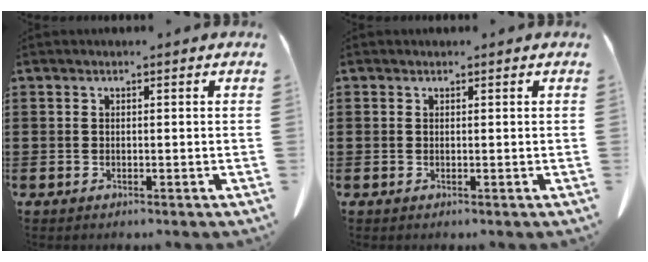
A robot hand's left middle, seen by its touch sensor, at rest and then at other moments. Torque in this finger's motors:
{"motor_torque": [-0.08, 0.05, 0.04, 0.00]}